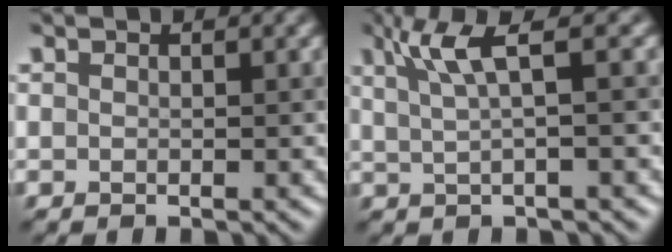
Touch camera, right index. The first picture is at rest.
{"total": 4.1, "force": [1.7, 0.7, 3.6], "torque": [-0.062, 0.008, 0.032]}